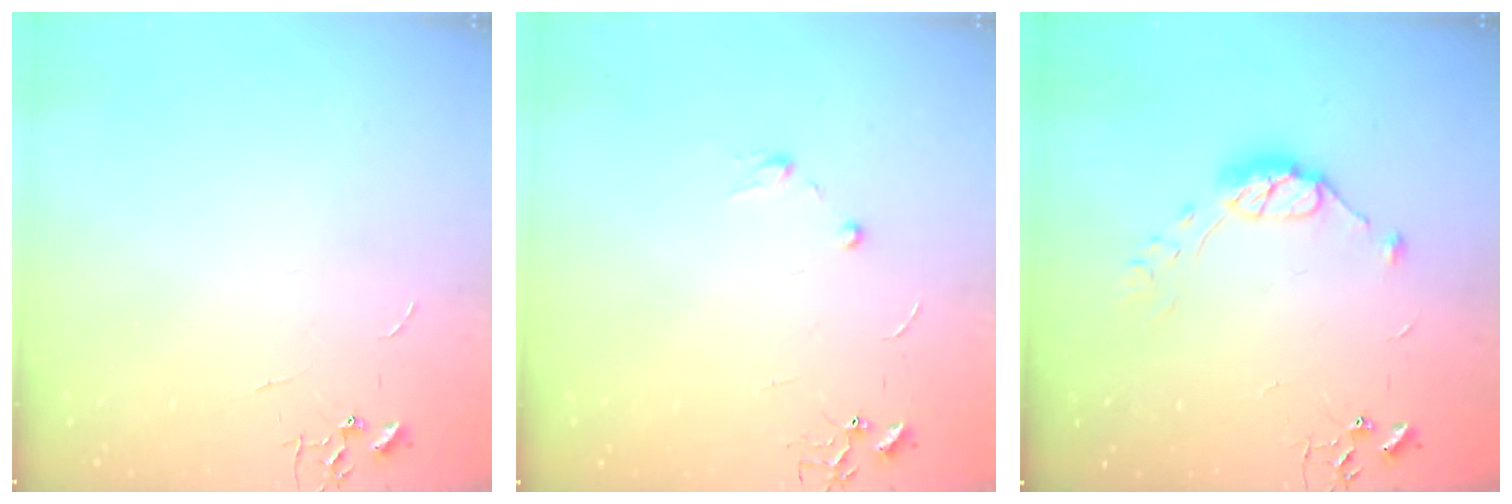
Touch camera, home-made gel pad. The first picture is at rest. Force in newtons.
{"total": 7.3, "press": 7.2, "slide": 1.2}
{"total": 9.7, "press": 9.7, "slide": 0.5}